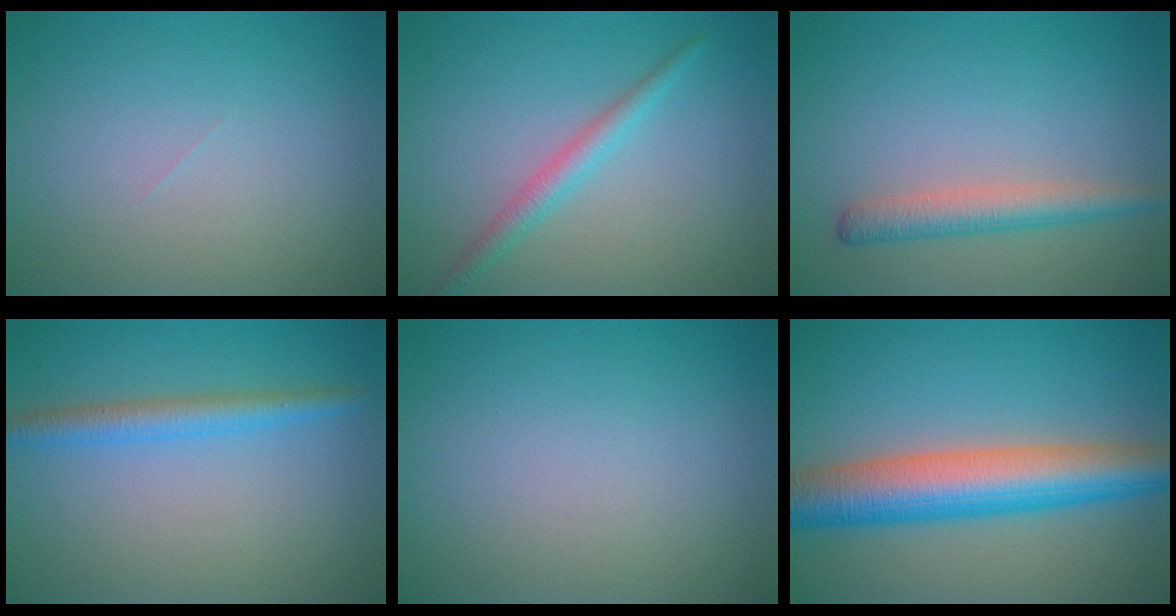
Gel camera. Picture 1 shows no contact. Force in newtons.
{"total": 2.2, "press": 2.2, "slide": 0.0}
{"total": 2.8, "press": 2.8, "slide": 0.1}
{"total": 2.7, "press": 2.7, "slide": 0.1}
{"total": 0.0}
{"total": 8.8, "press": 8.8, "slide": 0.5}